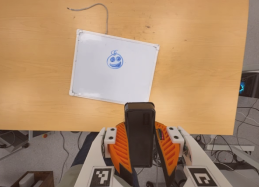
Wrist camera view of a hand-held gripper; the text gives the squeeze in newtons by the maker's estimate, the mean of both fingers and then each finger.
{"total": 10.6, "left": 8.6, "right": 12.6}